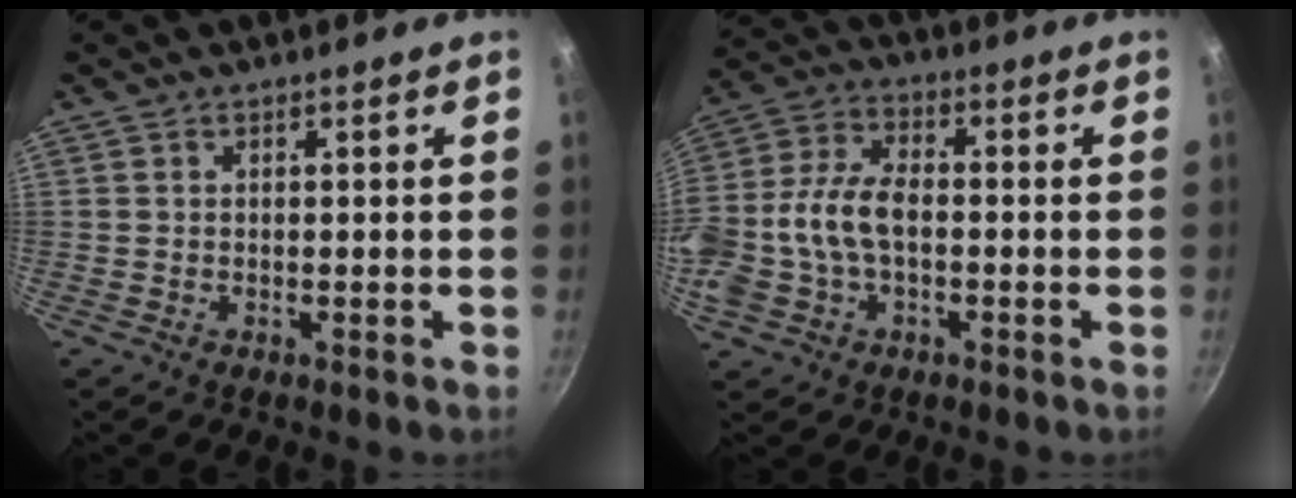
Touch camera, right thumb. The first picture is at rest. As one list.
[{"total": 13.4, "force": [-1.7, 8.2, 10.4], "torque": [-0.229, 0.033, -0.032]}]